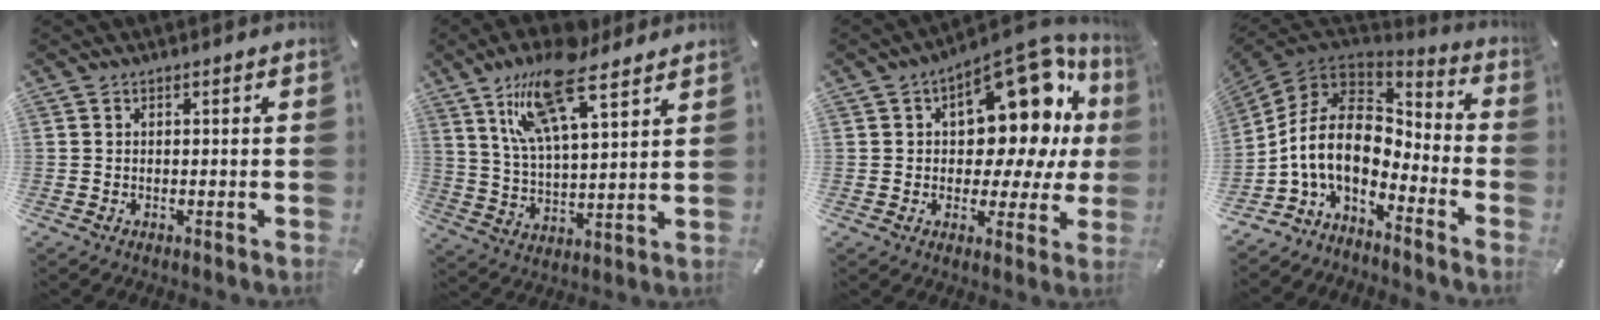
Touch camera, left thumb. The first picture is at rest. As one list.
[{"total": 16.4, "force": [11.0, 5.2, 11.0], "torque": [-0.212, -0.032, 0.191]}, {"total": 19.3, "force": [8.2, 11.0, 13.6], "torque": [-0.160, -0.075, 0.133]}, {"total": 14.8, "force": [-3.3, 9.3, 11.1], "torque": [-0.249, 0.003, -0.064]}]